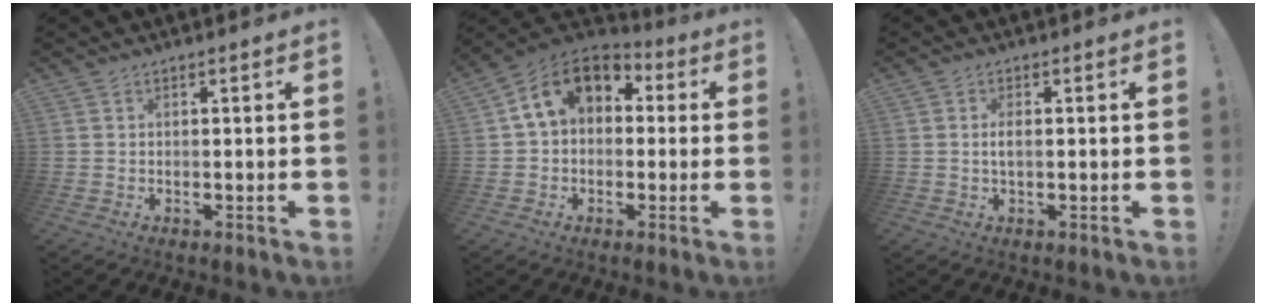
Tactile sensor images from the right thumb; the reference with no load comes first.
{"total": 13.5, "force": [3.7, 9.6, 8.8], "torque": [-0.141, 0.016, 0.071]}
{"total": 2.1, "force": [-0.1, 0.6, 2.0], "torque": [-0.033, -0.001, -0.004]}